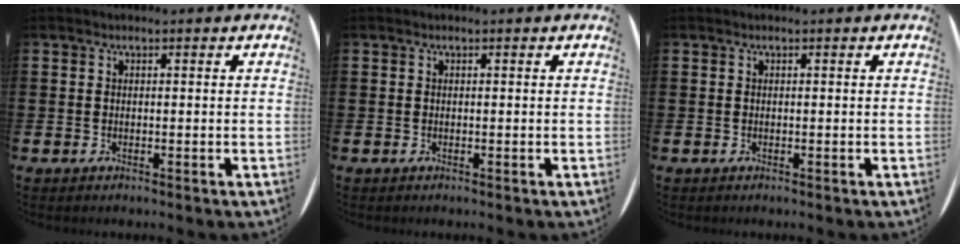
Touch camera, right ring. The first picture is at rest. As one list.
[{"total": 0.0}, {"total": 0.0}]